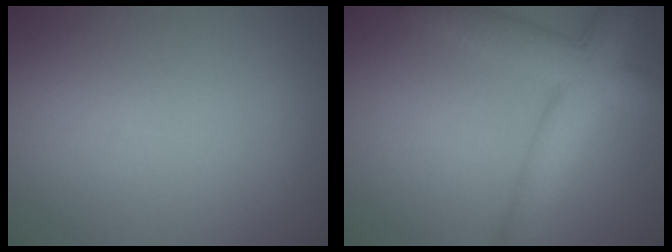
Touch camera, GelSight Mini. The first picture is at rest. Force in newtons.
{"total": 7.3, "press": 7.3, "slide": 0.2}